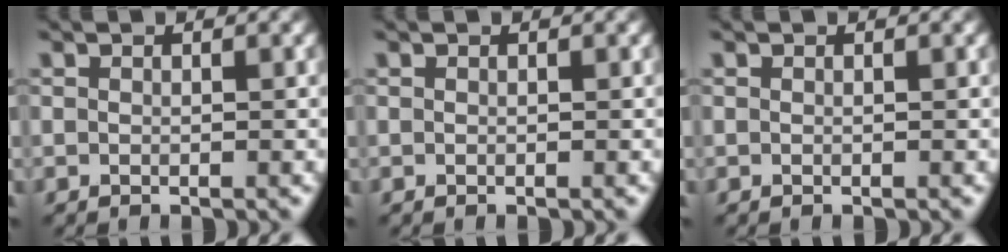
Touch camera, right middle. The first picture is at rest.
{"total": 0.0}
{"total": 0.0}